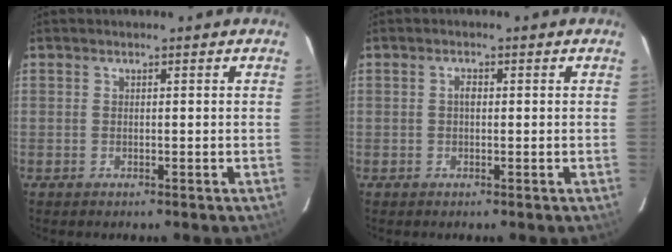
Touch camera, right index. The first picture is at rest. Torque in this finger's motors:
{"motor_torque": [0.18, -0.07, 0.09, 0.03]}